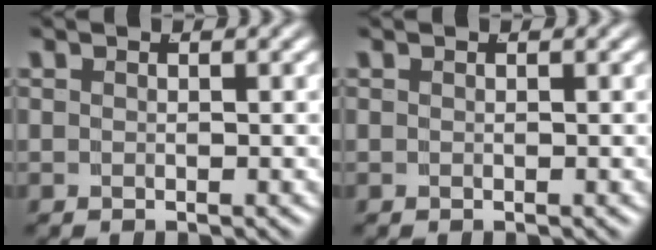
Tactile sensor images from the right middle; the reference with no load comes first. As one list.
[{"total": 0.0}]